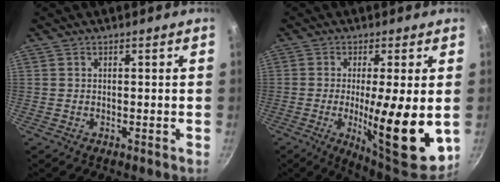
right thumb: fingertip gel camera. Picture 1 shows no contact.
{"total": 16.9, "force": [-1.7, 3.6, 16.5], "torque": [-0.242, -0.017, -0.021]}